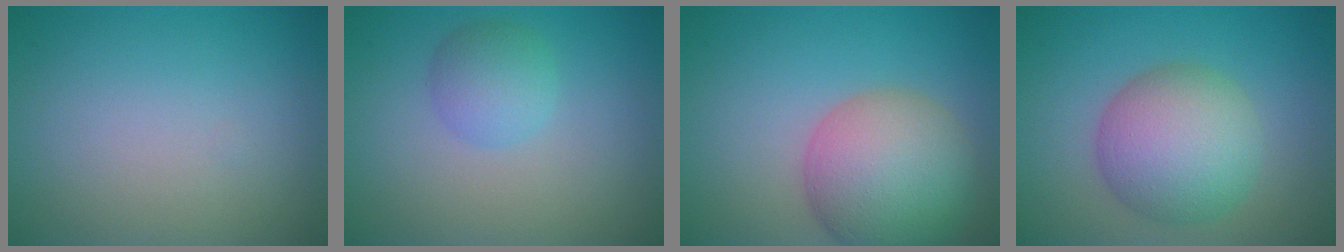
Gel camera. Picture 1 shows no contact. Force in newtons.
{"total": 2.7, "press": 2.7, "slide": 0.1}
{"total": 8.8, "press": 8.8, "slide": 0.5}
{"total": 7.4, "press": 7.4, "slide": 0.1}